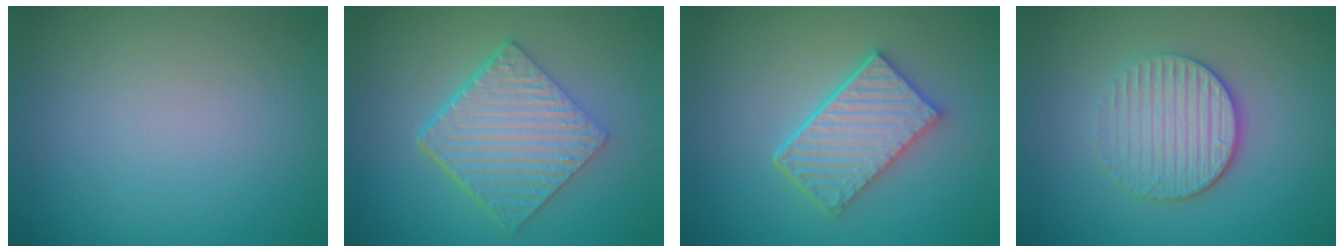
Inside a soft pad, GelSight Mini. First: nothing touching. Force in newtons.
{"total": 6.6, "press": 4.6, "slide": 4.7}
{"total": 5.2, "press": 4.3, "slide": 3.0}
{"total": 4.0, "press": 3.5, "slide": 2.0}